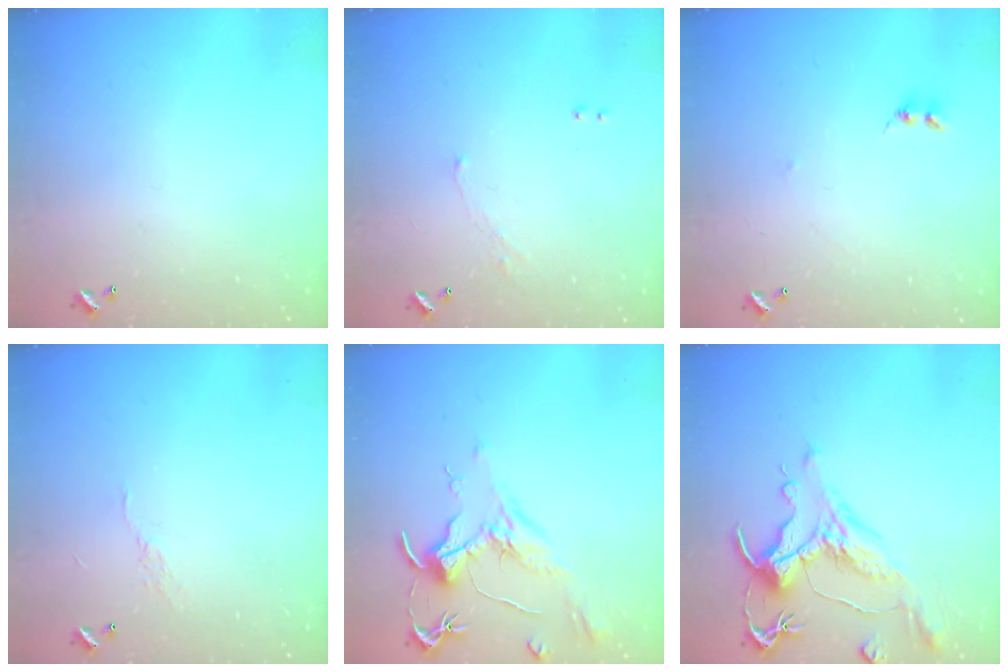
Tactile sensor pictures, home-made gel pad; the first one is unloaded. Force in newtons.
{"total": 0.8, "press": 0.6, "slide": 0.5}
{"total": 2.5, "press": 2.4, "slide": 0.4}
{"total": 6.6, "press": 6.6, "slide": 0.7}
{"total": 2.1, "press": 2.0, "slide": 0.8}
{"total": 1.7, "press": 0.9, "slide": 1.4}